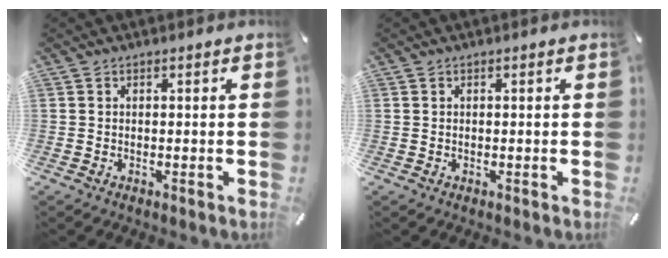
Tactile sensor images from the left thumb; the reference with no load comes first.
{"total": 0.0}